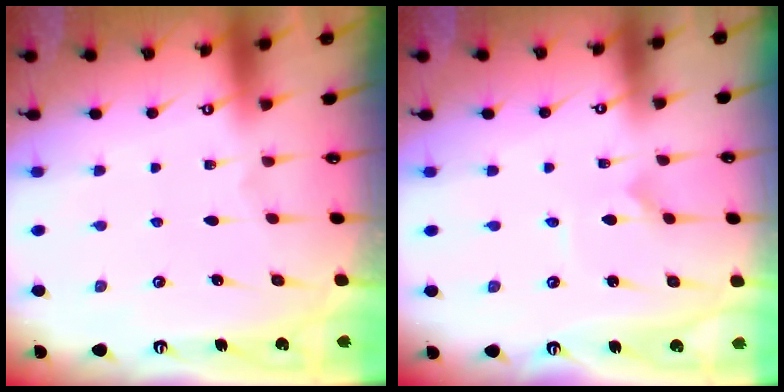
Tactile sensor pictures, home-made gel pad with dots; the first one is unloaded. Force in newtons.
{"total": 0.7, "press": 0.7, "slide": 0.1}